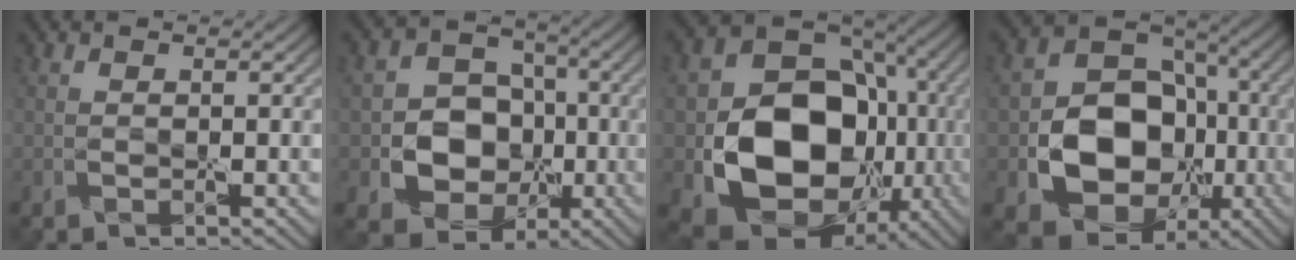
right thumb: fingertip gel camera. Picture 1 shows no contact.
{"total": 10.9, "force": [-2.1, 9.1, 5.7], "torque": [-0.105, -0.018, -0.061]}
{"total": 16.7, "force": [-3.1, 12.8, 10.3], "torque": [-0.173, -0.039, -0.048]}
{"total": 15.3, "force": [-3.6, 12.0, 8.8], "torque": [-0.157, -0.034, -0.074]}